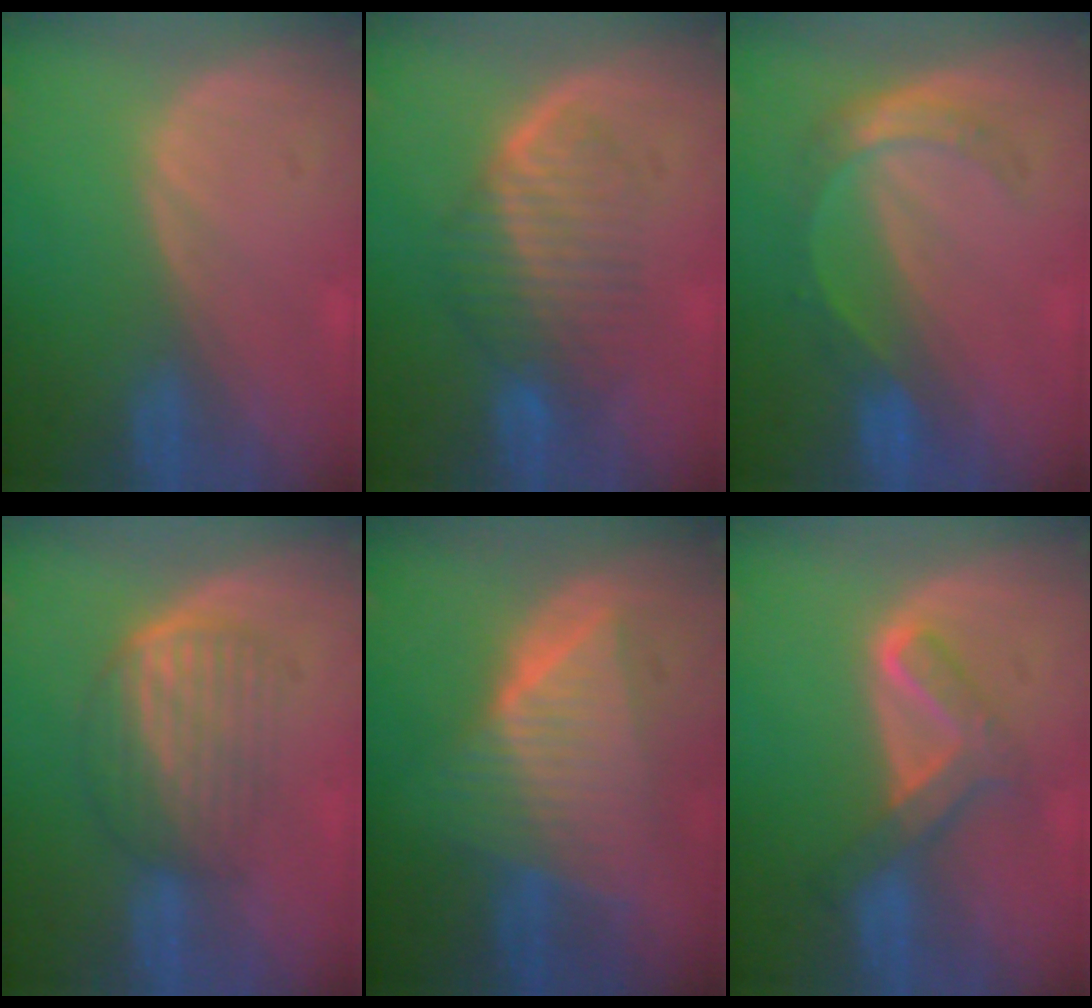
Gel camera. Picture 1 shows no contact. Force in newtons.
{"total": 6.8, "press": 6.5, "slide": 1.8}
{"total": 5.4, "press": 4.7, "slide": 2.6}
{"total": 6.9, "press": 6.0, "slide": 3.5}
{"total": 8.2, "press": 8.2, "slide": 0.4}
{"total": 5.7, "press": 5.6, "slide": 1.0}